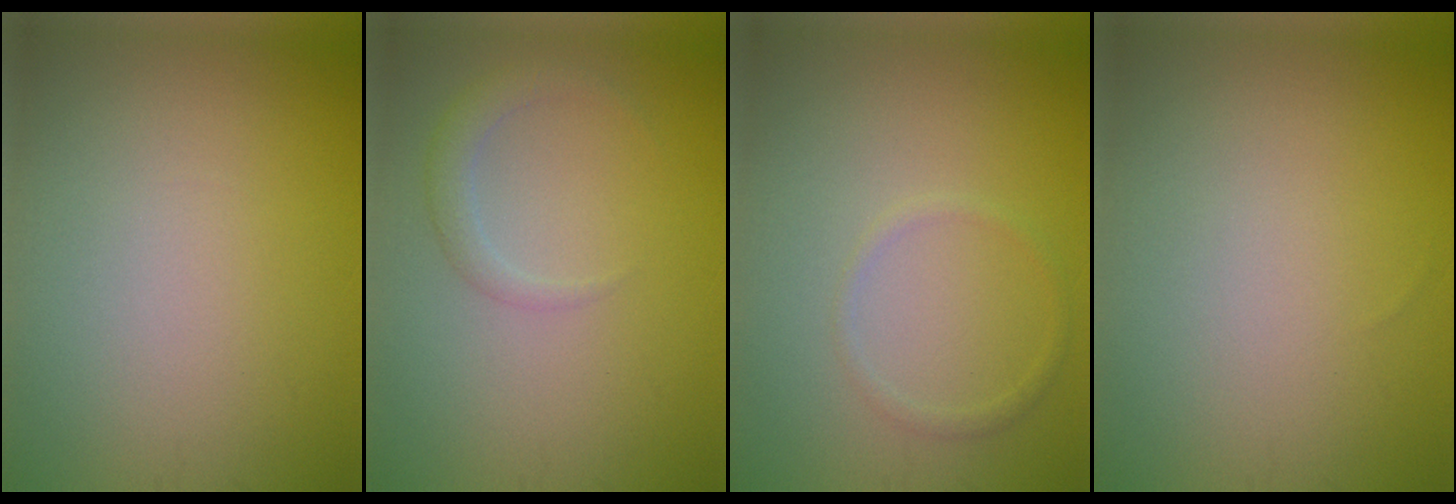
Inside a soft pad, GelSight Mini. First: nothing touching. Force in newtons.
{"total": 1.8, "press": 1.8, "slide": 0.1}
{"total": 1.0, "press": 1.0, "slide": 0.1}
{"total": 0.0}